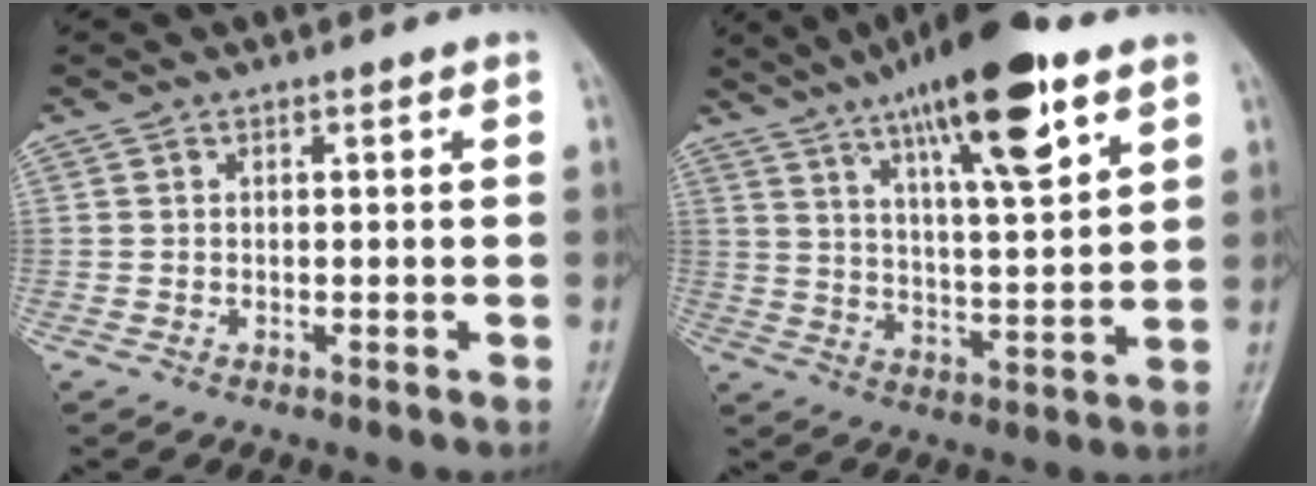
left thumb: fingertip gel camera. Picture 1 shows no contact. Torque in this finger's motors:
{"motor_torque": [2.56, 2.32, 1.76, -1.01, 0.50]}